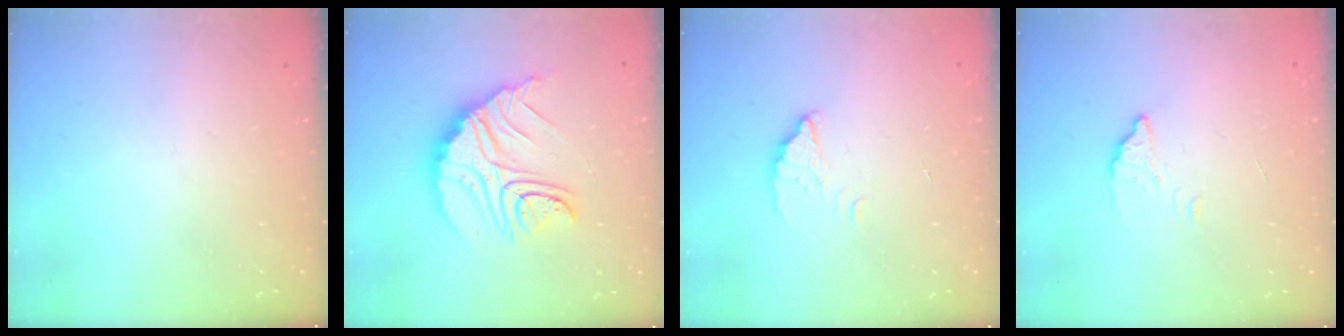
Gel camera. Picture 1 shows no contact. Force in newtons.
{"total": 16.2, "press": 16.1, "slide": 1.3}
{"total": 1.7, "press": 1.7, "slide": 0.1}
{"total": 2.8, "press": 2.8, "slide": 0.2}